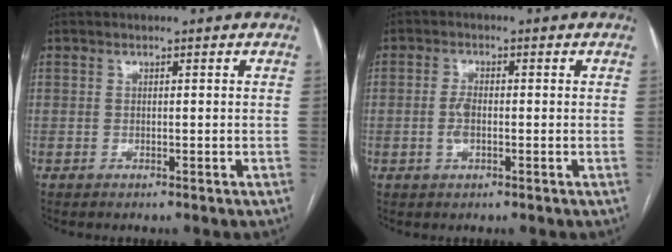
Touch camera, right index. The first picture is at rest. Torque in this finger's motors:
{"motor_torque": [0.64, -0.14, 0.19, 0.07]}